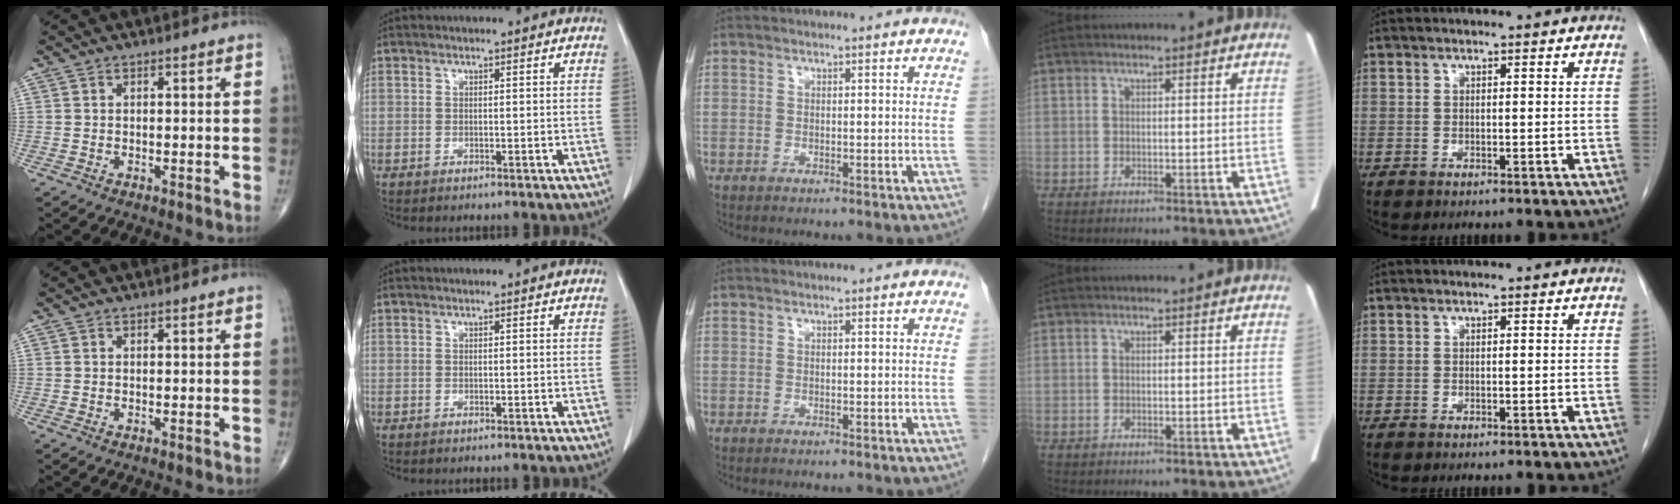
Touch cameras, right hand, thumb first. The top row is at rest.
{}